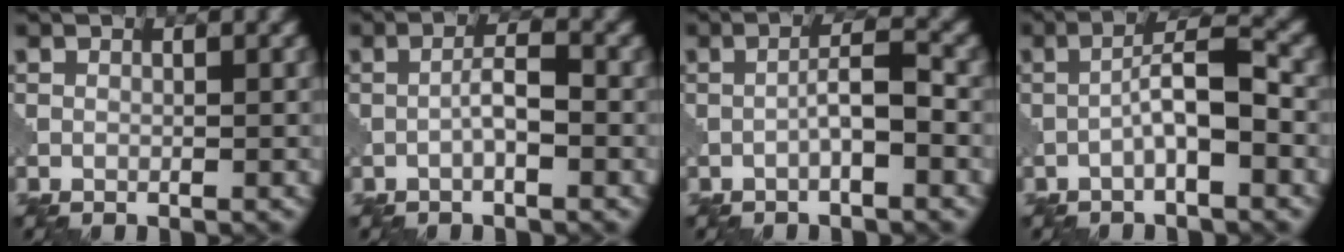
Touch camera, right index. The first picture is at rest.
{"total": 2.2, "force": [-0.7, 0.4, 2.1], "torque": [-0.039, 0.008, -0.017]}
{"total": 2.6, "force": [-0.9, 0.3, 2.4], "torque": [-0.042, 0.012, -0.020]}
{"total": 4.1, "force": [-1.2, 0.8, 3.9], "torque": [-0.067, 0.016, -0.029]}